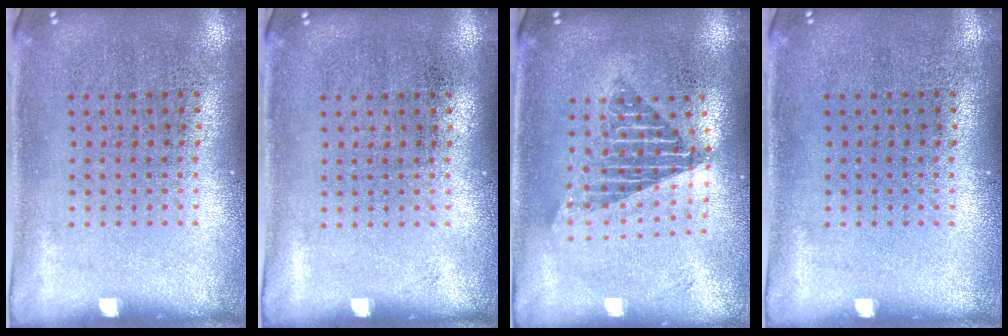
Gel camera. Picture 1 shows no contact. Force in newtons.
{"total": 0.0}
{"total": 1.6, "press": 1.3, "slide": 0.9}
{"total": 0.0}